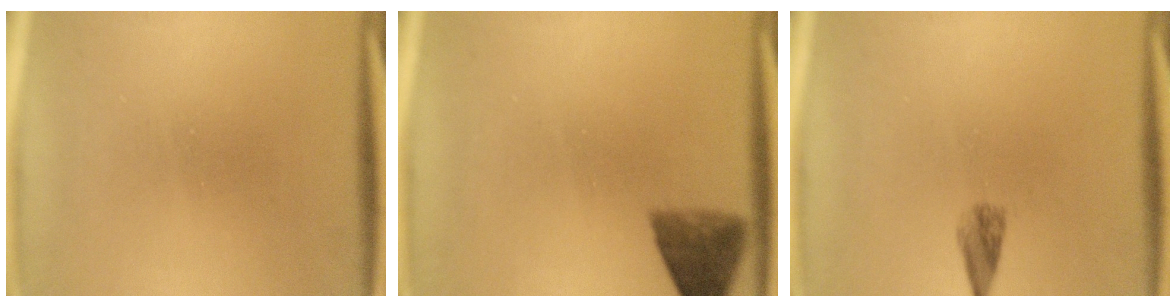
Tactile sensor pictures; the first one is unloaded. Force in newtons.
{"total": 3.5}
{"total": 1.8}